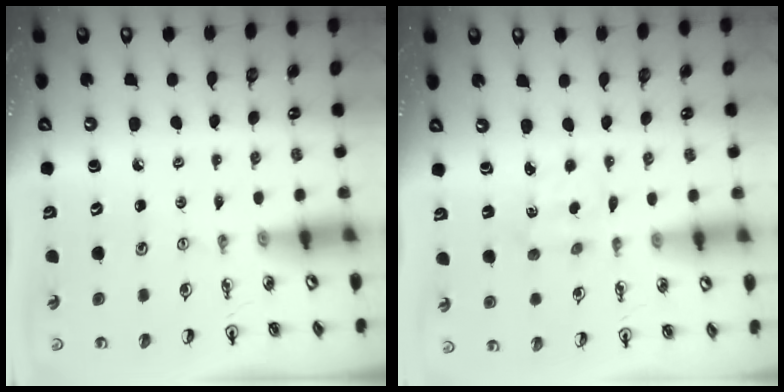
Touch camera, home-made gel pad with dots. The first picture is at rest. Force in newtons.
{"total": 2.4, "press": 2.3, "slide": 0.4}